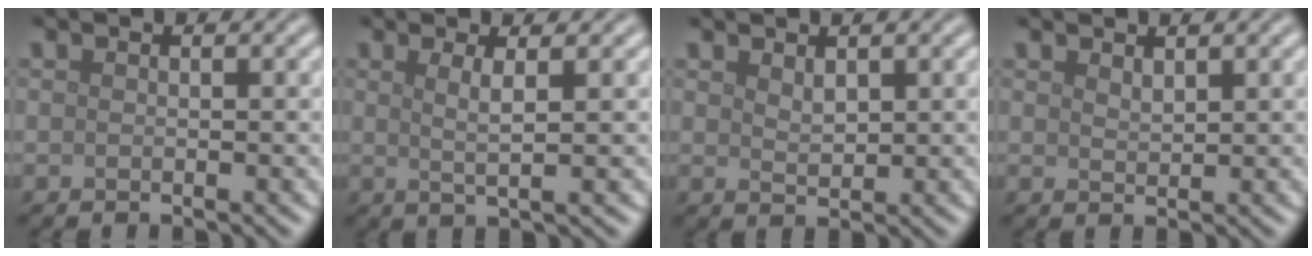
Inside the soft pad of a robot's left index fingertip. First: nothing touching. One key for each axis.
{"total": 2.3, "fx": 0.8, "fy": 0.5, "fz": 2.1, "tx": -0.039, "ty": -0.002, "tz": 0.011}
{"total": 1.4, "fx": 1.0, "fy": 0.6, "fz": 0.8, "tx": -0.018, "ty": -0.002, "tz": 0.023}
{"total": 1.1, "fx": 1.0, "fy": 0.3, "fz": 0.4, "tx": -0.011, "ty": -0.001, "tz": 0.021}